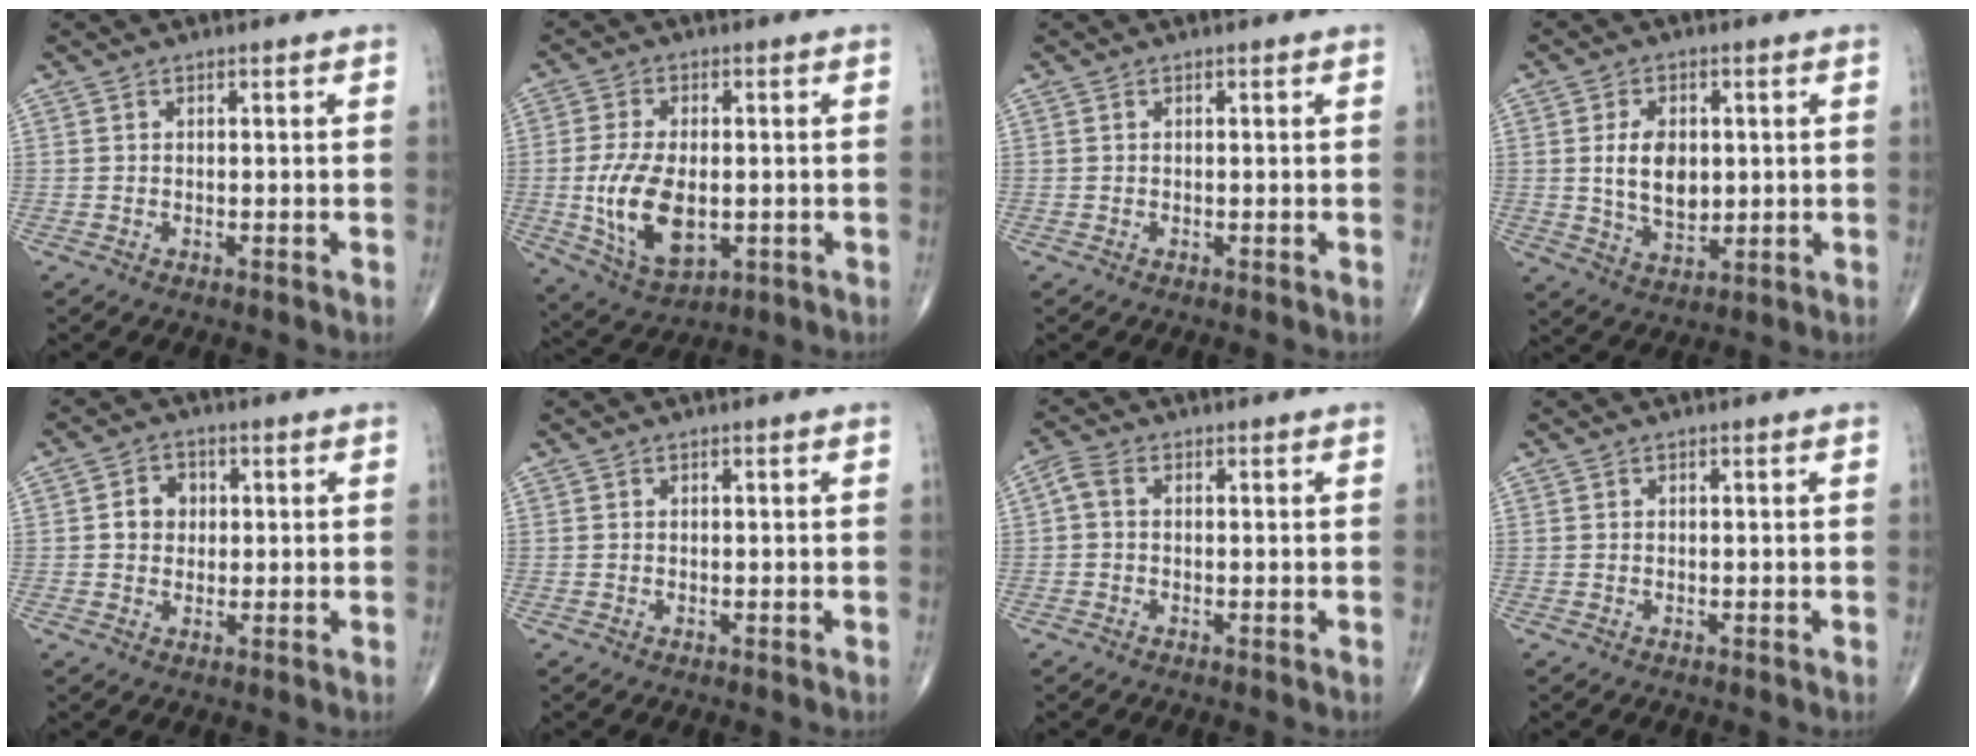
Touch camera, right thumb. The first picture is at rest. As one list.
[{"total": 12.8, "force": [-1.6, 6.9, 10.7], "torque": [-0.203, -0.011, -0.016]}, {"total": 0.0}, {"total": 9.0, "force": [1.0, 5.8, 6.8], "torque": [-0.101, -0.013, 0.024]}, {"total": 4.3, "force": [0.5, 3.7, 2.1], "torque": [-0.017, 0.007, 0.003]}, {"total": 0.0}, {"total": 2.6, "force": [0.0, 1.6, 2.0], "torque": [-0.045, 0.007, -0.008]}, {"total": 0.0}]